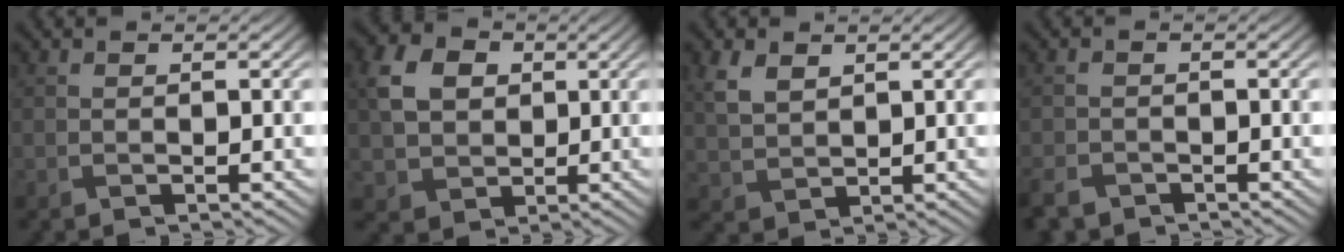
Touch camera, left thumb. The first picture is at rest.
{"total": 6.9, "force": [1.0, 5.8, 3.6], "torque": [-0.101, 0.007, 0.016]}
{"total": 4.3, "force": [2.0, 2.9, 2.5], "torque": [-0.068, -0.001, 0.045]}
{"total": 3.1, "force": [-2.5, 1.4, 0.9], "torque": [-0.027, -0.011, -0.056]}